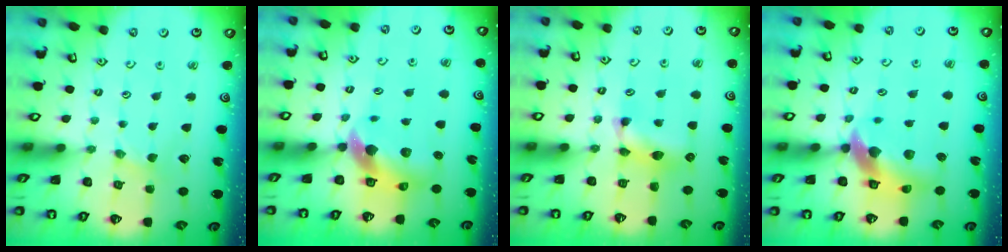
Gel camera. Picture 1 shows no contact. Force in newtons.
{"total": 8.8, "press": 8.7, "slide": 1.4}
{"total": 9.8, "press": 9.8, "slide": 0.3}
{"total": 12.4, "press": 12.2, "slide": 1.9}